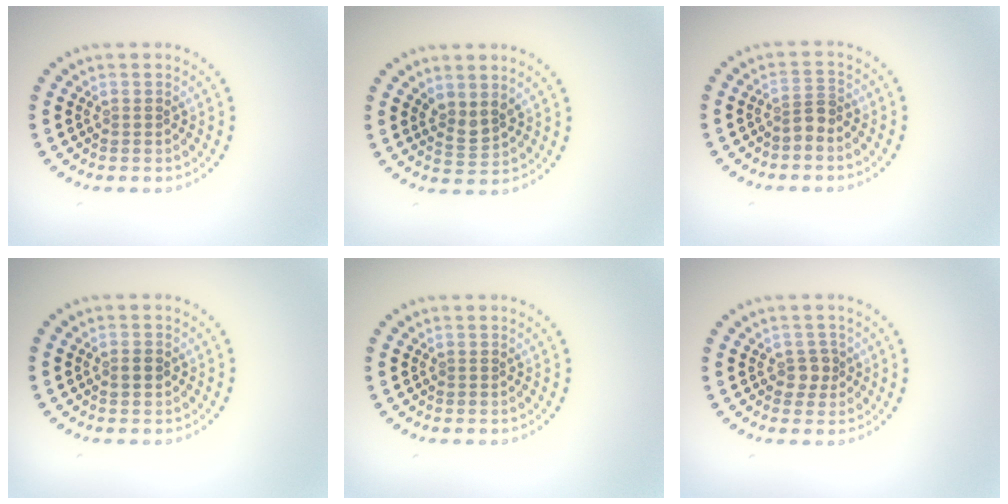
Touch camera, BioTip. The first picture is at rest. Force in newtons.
{"total": 1.8, "press": 1.3, "slide": 1.3}
{"total": 1.6, "press": 1.2, "slide": 1.0}
{"total": 1.3, "press": 1.3, "slide": 0.0}
{"total": 0.0}
{"total": 1.5, "press": 1.3, "slide": 0.7}